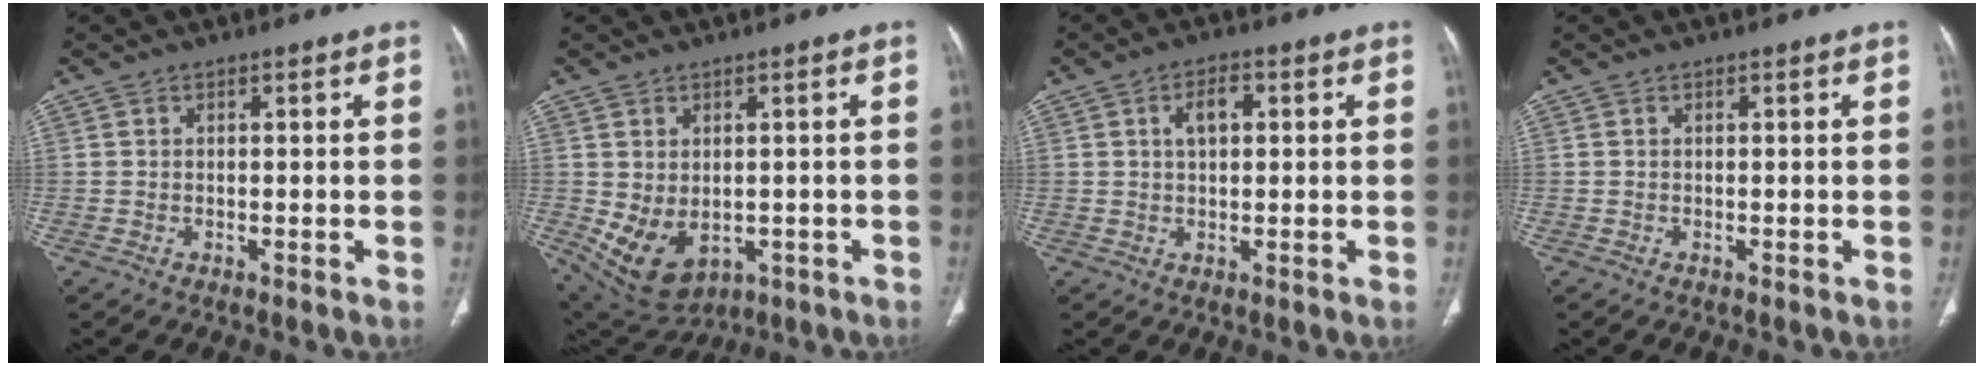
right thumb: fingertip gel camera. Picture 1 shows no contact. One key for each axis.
{"total": 10.0, "fx": -1.8, "fy": 7.1, "fz": 6.9, "tx": -0.111, "ty": -0.003, "tz": 0.002}
{"total": 4.0, "fx": 1.1, "fy": 2.3, "fz": 3.1, "tx": -0.052, "ty": 0.006, "tz": 0.017}
{"total": 0.0}